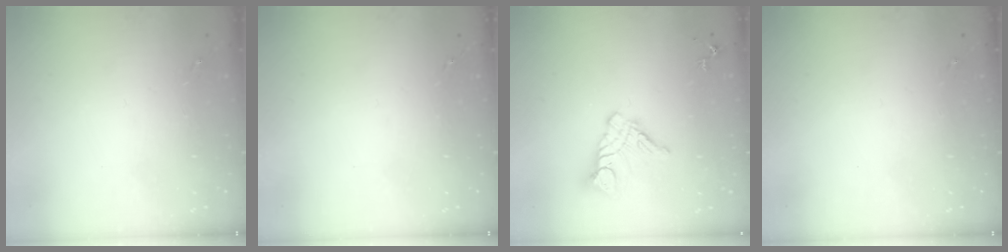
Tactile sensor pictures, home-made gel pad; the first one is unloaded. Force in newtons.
{"total": 0.0}
{"total": 11.5, "press": 11.4, "slide": 0.8}
{"total": 0.0}